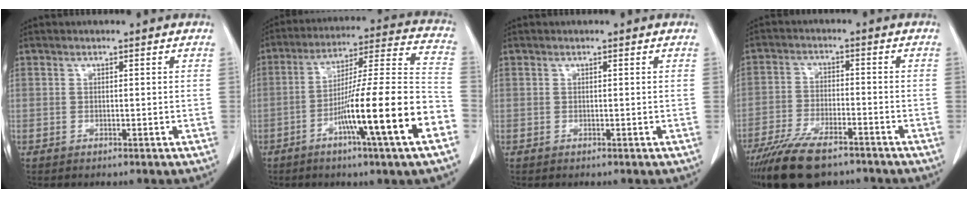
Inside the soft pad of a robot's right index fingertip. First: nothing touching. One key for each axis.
{"total": 19.5, "fx": -7.8, "fy": -0.5, "fz": 17.8, "tx": -0.267, "ty": -0.004, "tz": -0.131}
{"total": 0.0}
{"total": 11.8, "fx": -9.0, "fy": 3.6, "fz": 6.6, "tx": -0.120, "ty": -0.021, "tz": -0.154}